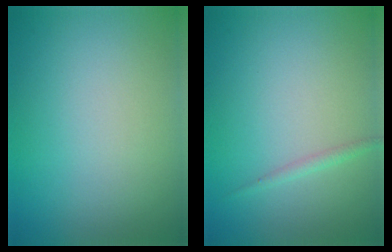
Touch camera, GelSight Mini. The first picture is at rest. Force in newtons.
{"total": 0.9, "press": 0.9, "slide": 0.1}